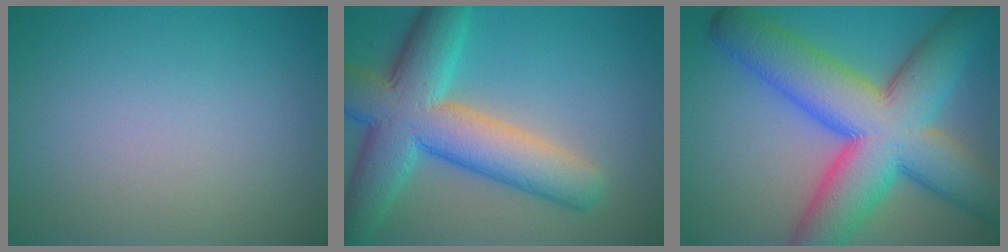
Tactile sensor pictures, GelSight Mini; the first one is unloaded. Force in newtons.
{"total": 10.4, "press": 10.4, "slide": 0.4}
{"total": 14.1, "press": 14.1, "slide": 0.4}